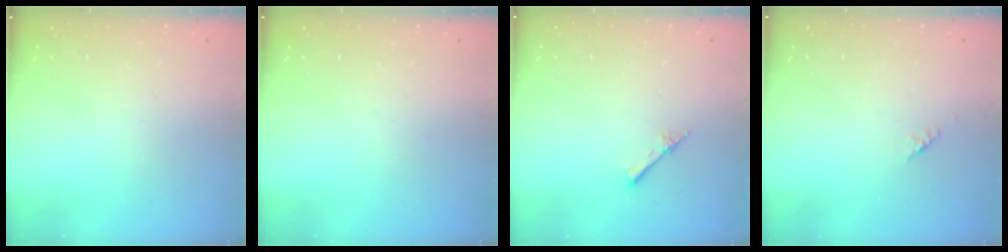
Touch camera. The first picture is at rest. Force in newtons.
{"total": 0.0}
{"total": 2.4, "press": 2.4, "slide": 0.3}
{"total": 1.4, "press": 1.3, "slide": 0.5}